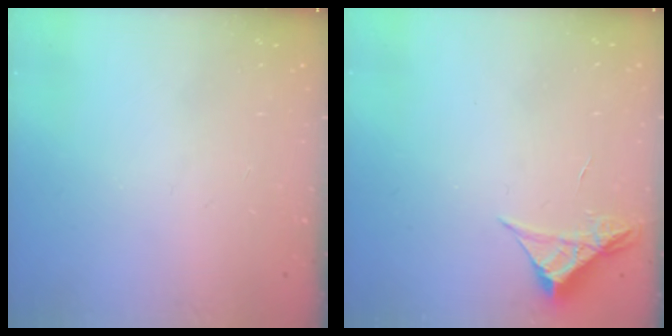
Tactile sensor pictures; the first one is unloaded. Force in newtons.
{"total": 4.2, "press": 4.2, "slide": 0.4}